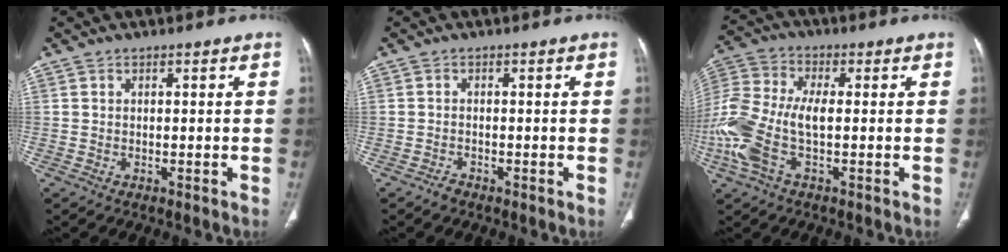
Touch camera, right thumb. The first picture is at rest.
{"total": 1.2, "force": [-1.0, 0.6, 0.3], "torque": [-0.008, 0.003, -0.020]}
{"total": 14.0, "force": [-2.6, 6.2, 12.3], "torque": [-0.302, 0.014, -0.051]}